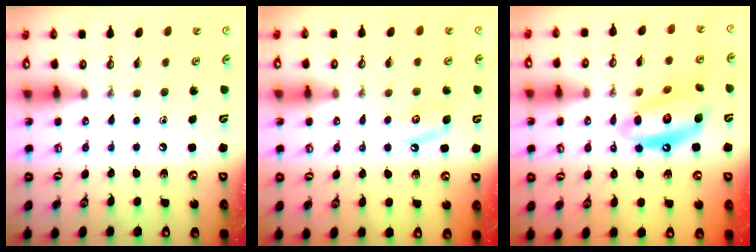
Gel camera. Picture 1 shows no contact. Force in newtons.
{"total": 4.8, "press": 4.8, "slide": 0.2}
{"total": 13.3, "press": 13.2, "slide": 1.3}